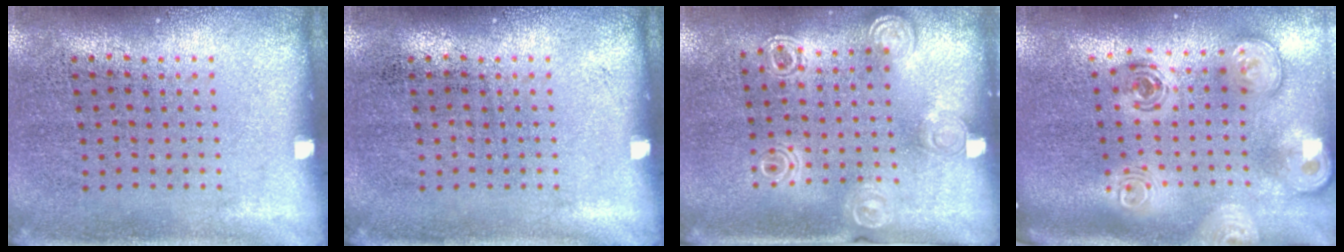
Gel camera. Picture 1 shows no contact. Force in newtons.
{"total": 0.0}
{"total": 1.4, "press": 1.3, "slide": 0.2}
{"total": 3.0, "press": 2.1, "slide": 2.1}